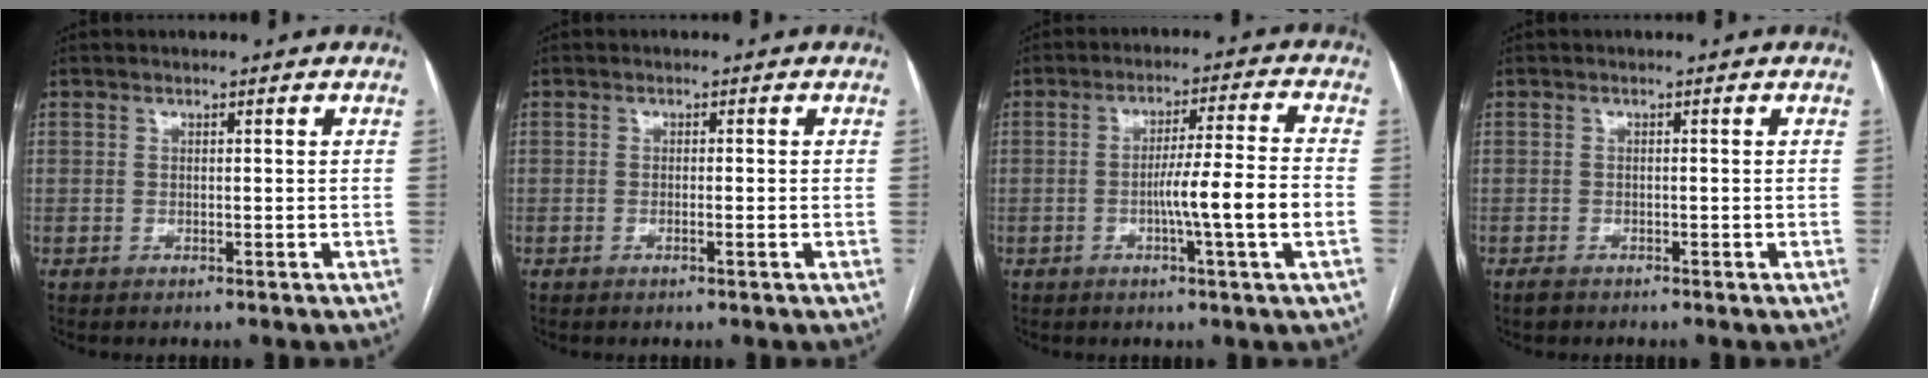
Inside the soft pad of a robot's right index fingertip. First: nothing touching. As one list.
[{"total": 1.0, "force": [-0.4, -0.2, 0.9], "torque": [-0.017, 0.000, -0.007]}, {"total": 9.2, "force": [-2.3, -1.1, 8.9], "torque": [-0.145, 0.001, -0.037]}, {"total": 1.2, "force": [-1.0, 0.6, 0.5], "torque": [-0.013, -0.001, -0.015]}]